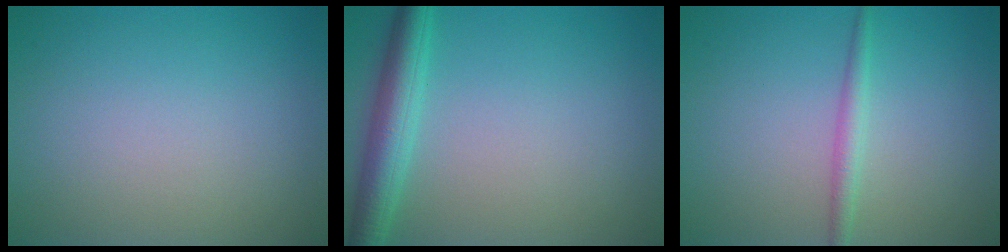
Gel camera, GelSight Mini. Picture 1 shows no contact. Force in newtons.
{"total": 4.2, "press": 4.2, "slide": 0.2}
{"total": 1.7, "press": 1.7, "slide": 0.1}